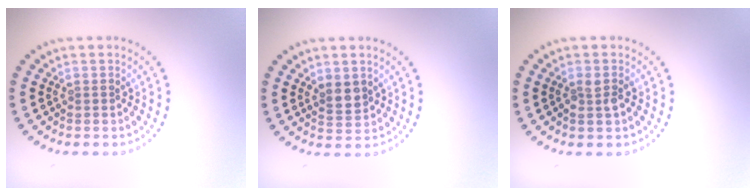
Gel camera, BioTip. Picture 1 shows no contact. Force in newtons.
{"total": 1.9, "press": 1.7, "slide": 0.8}
{"total": 1.1, "press": 1.1, "slide": 0.3}